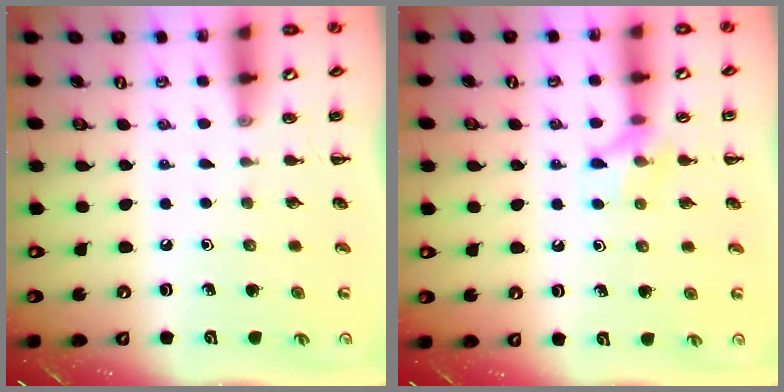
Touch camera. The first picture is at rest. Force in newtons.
{"total": 8.2, "press": 8.1, "slide": 0.9}